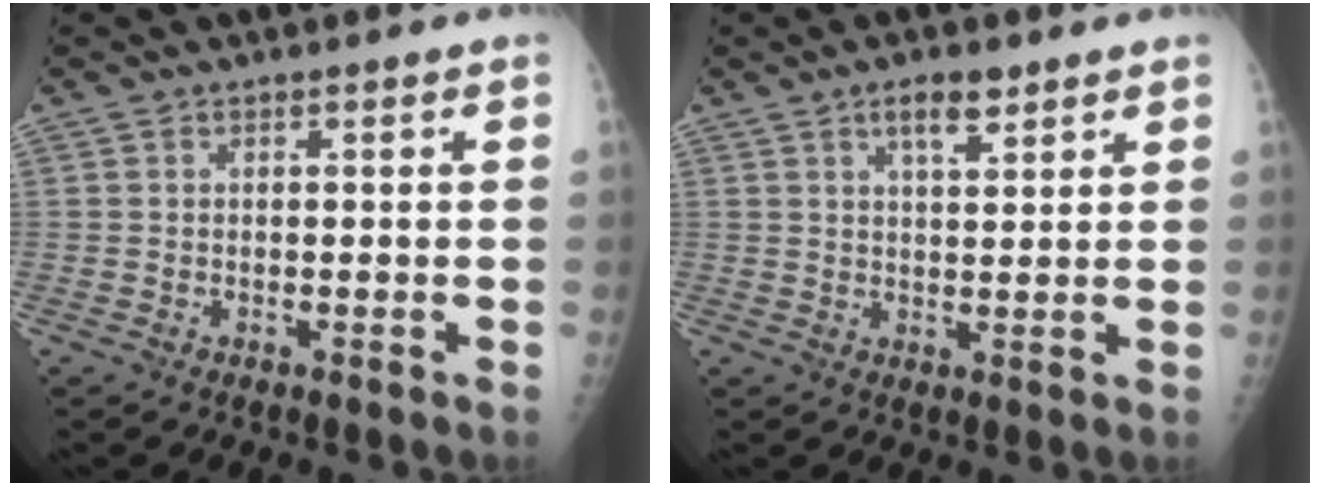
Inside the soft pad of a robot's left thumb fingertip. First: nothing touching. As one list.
[{"total": 5.0, "force": [3.1, 1.9, 3.3], "torque": [-0.038, -0.017, 0.053]}]